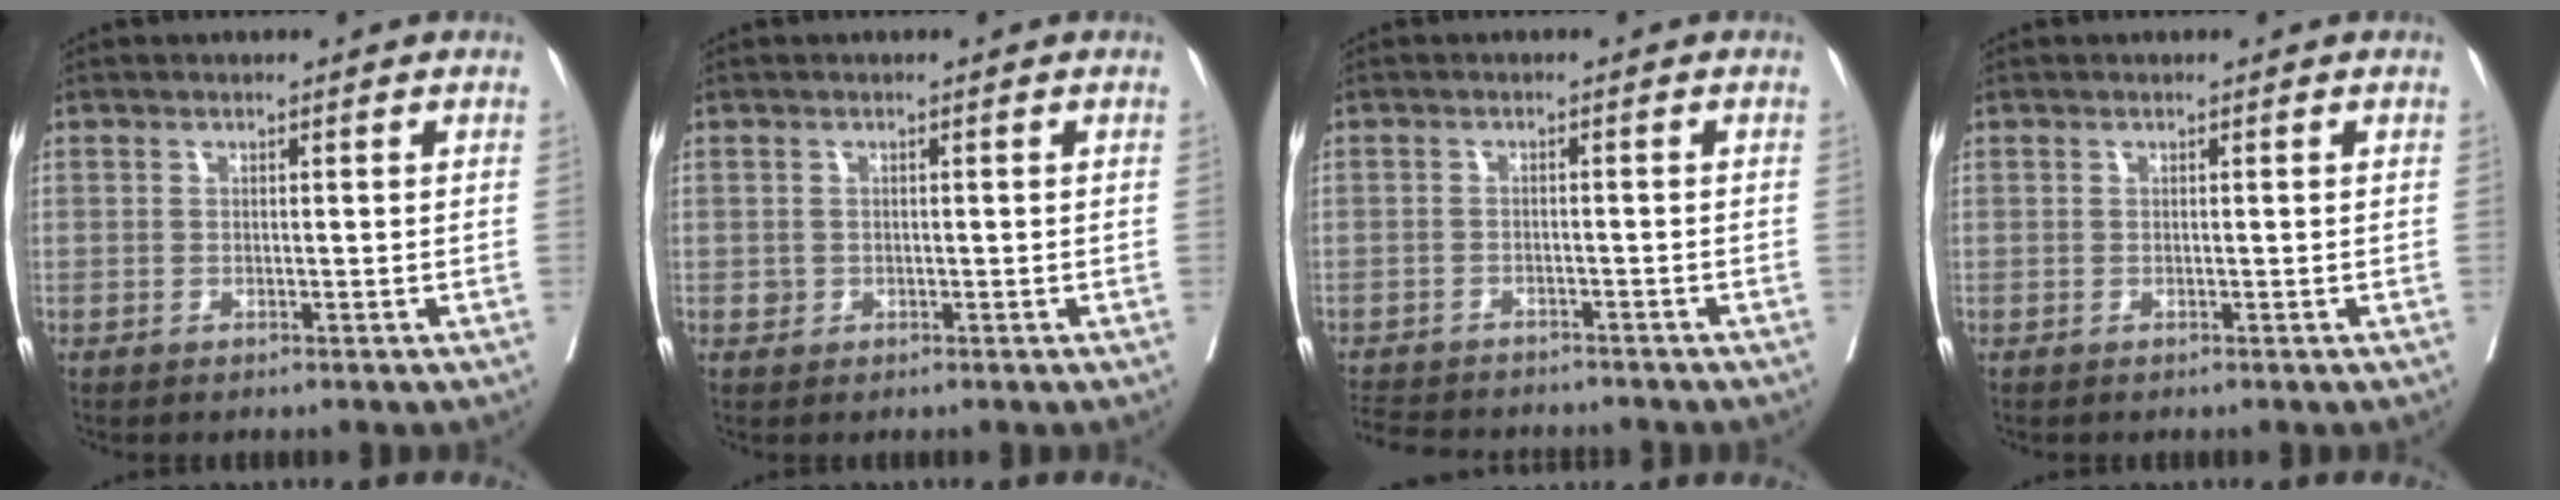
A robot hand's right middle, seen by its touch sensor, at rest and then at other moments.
{"total": 0.9, "force": [-0.2, 0.9, 0.2], "torque": [-0.001, 0.003, -0.001]}
{"total": 10.4, "force": [-9.6, 2.5, 3.2], "torque": [-0.070, -0.007, -0.132]}
{"total": 0.0}